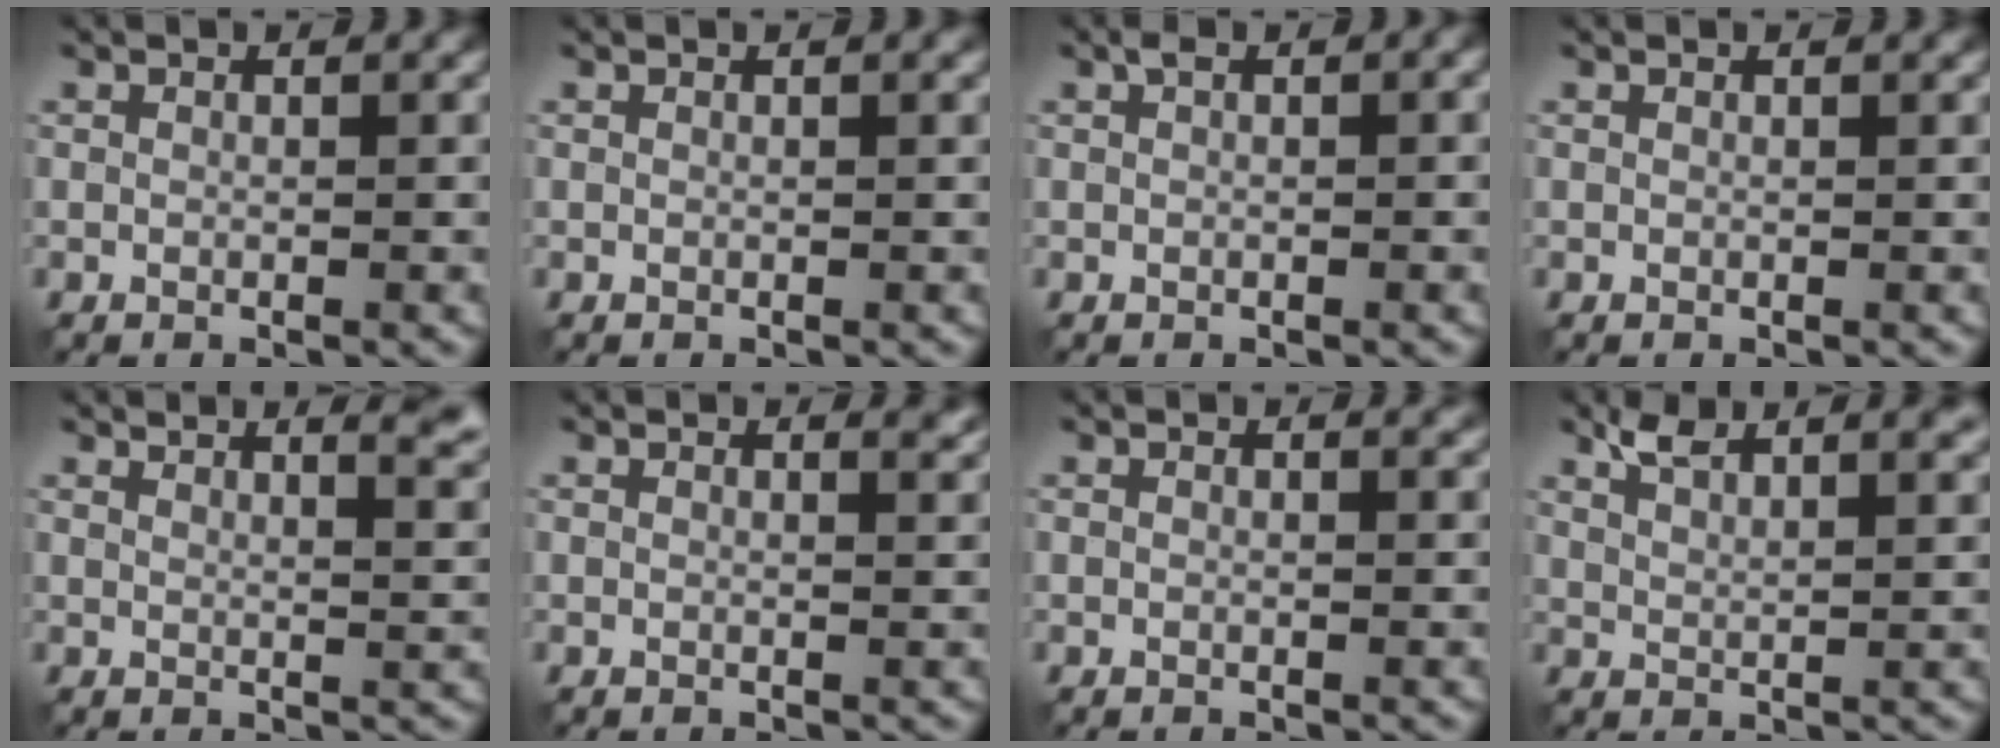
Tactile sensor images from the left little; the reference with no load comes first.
{"total": 0.6, "force": [0.3, 0.1, 0.5], "torque": [-0.006, 0.006, 0.004]}
{"total": 1.1, "force": [0.3, 0.4, 1.0], "torque": [-0.019, 0.007, 0.006]}
{"total": 0.5, "force": [0.5, 0.0, 0.1], "torque": [0.000, 0.002, 0.007]}
{"total": 4.8, "force": [3.8, 1.2, 2.6], "torque": [-0.012, 0.011, 0.044]}
{"total": 1.6, "force": [1.4, 0.4, 0.7], "torque": [-0.003, 0.000, 0.012]}
{"total": 0.9, "force": [0.8, 0.2, 0.4], "torque": [-0.003, 0.001, 0.009]}
{"total": 4.6, "force": [3.3, 1.3, 2.8], "torque": [-0.046, 0.011, 0.059]}